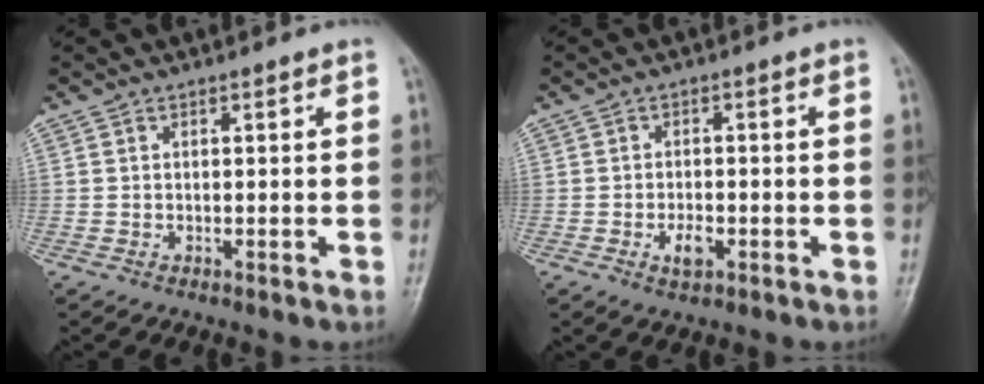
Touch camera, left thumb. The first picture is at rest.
{"total": 3.4, "force": [-1.3, 1.8, 2.5], "torque": [-0.041, 0.005, -0.021]}